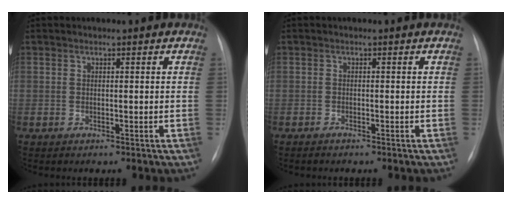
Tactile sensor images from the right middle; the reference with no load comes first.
{"total": 0.6, "force": [-0.5, -0.1, 0.3], "torque": [-0.011, -0.002, -0.010]}